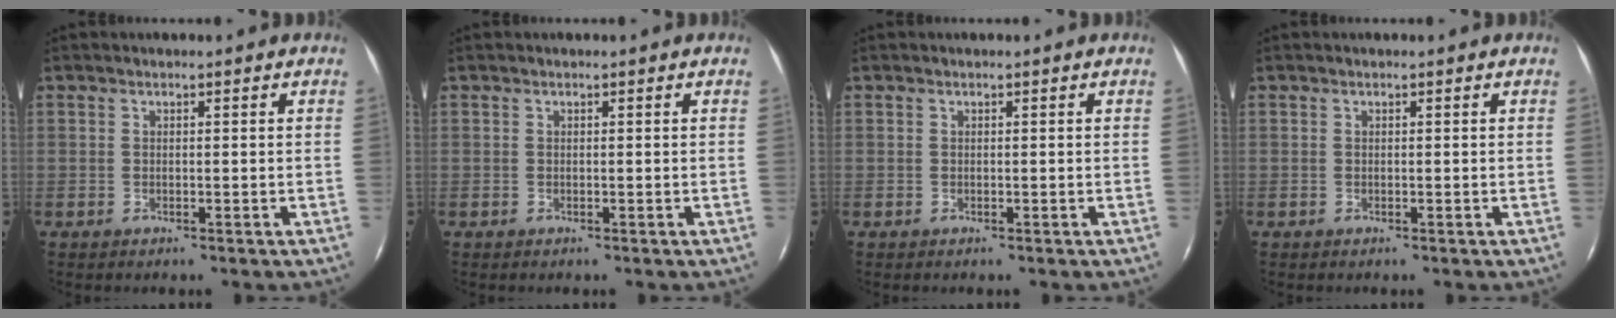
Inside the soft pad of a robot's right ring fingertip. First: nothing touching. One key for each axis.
{"total": 0.0}
{"total": 0.0}
{"total": 0.0}